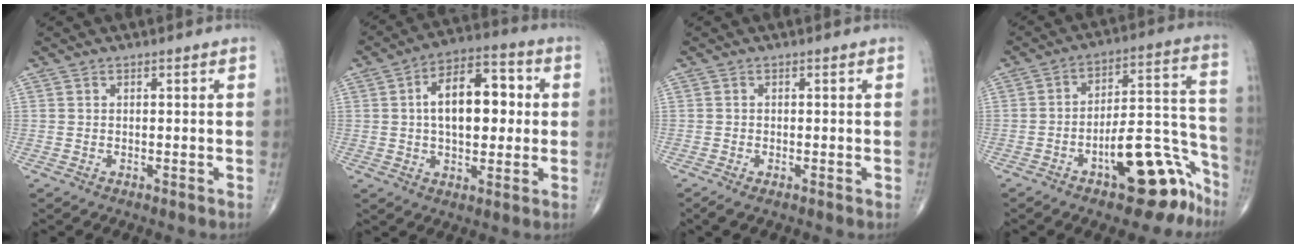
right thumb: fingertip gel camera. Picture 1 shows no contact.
{"total": 14.3, "force": [1.6, 7.8, 11.8], "torque": [-0.157, 0.020, 0.019]}
{"total": 1.2, "force": [-0.7, 0.3, 1.0], "torque": [-0.026, -0.005, -0.018]}
{"total": 16.8, "force": [-9.6, 6.8, 12.0], "torque": [-0.113, 0.104, -0.137]}